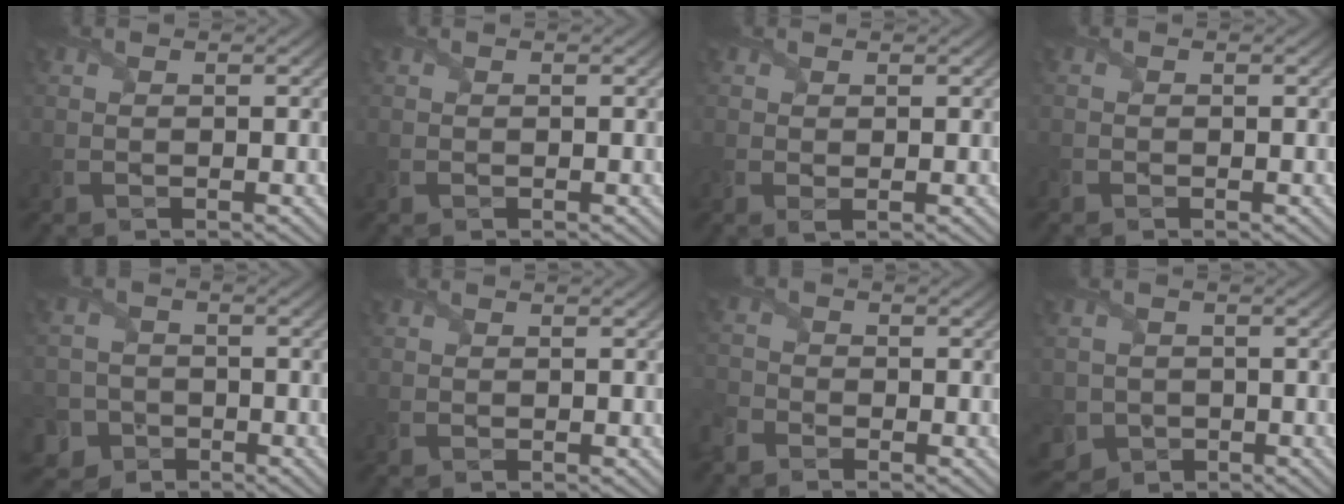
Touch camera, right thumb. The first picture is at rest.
{"total": 0.0}
{"total": 0.9, "force": [0.2, 0.3, 0.8], "torque": [-0.020, -0.001, 0.004]}
{"total": 0.5, "force": [-0.5, 0.2, 0.0], "torque": [-0.001, -0.005, -0.009]}
{"total": 6.2, "force": [-3.4, 5.0, 1.0], "torque": [-0.028, -0.013, -0.082]}
{"total": 0.0}
{"total": 3.2, "force": [-2.6, 1.6, 0.8], "torque": [-0.027, -0.009, -0.070]}
{"total": 4.3, "force": [-1.4, 3.9, 1.1], "torque": [-0.033, -0.017, -0.031]}